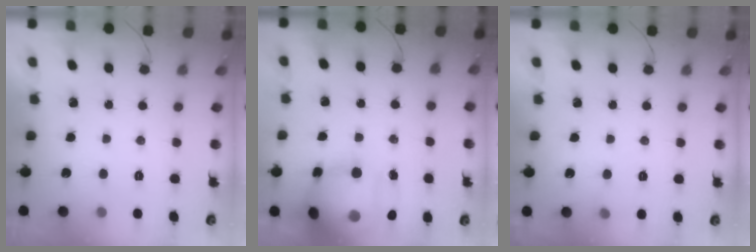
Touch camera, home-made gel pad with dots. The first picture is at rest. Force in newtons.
{"total": 18.8, "press": 18.5, "slide": 3.3}
{"total": 7.2, "press": 3.7, "slide": 6.2}